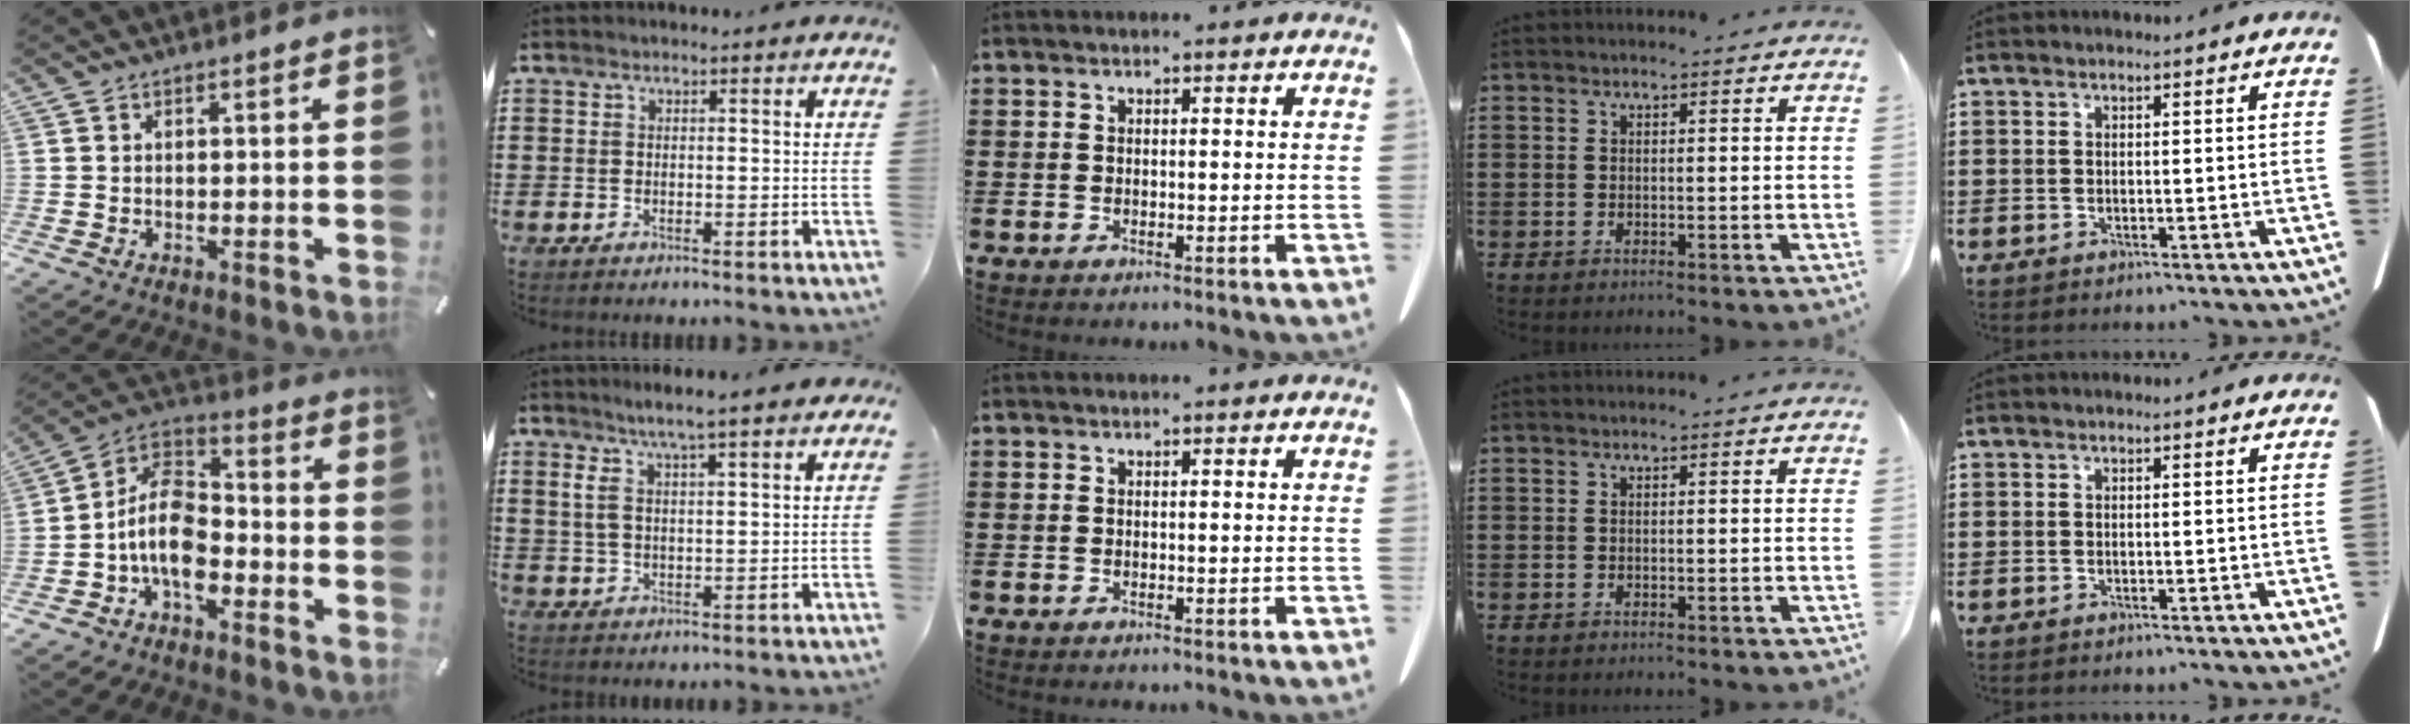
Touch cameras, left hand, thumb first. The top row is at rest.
{"thumb": {"total": 12.3, "force": [-5.2, 7.7, 8.1], "torque": [-0.179, 0.019, -0.102]}, "index": {"total": 6.1, "force": [4.0, 1.4, 4.4], "torque": [-0.097, 0.002, 0.068]}}